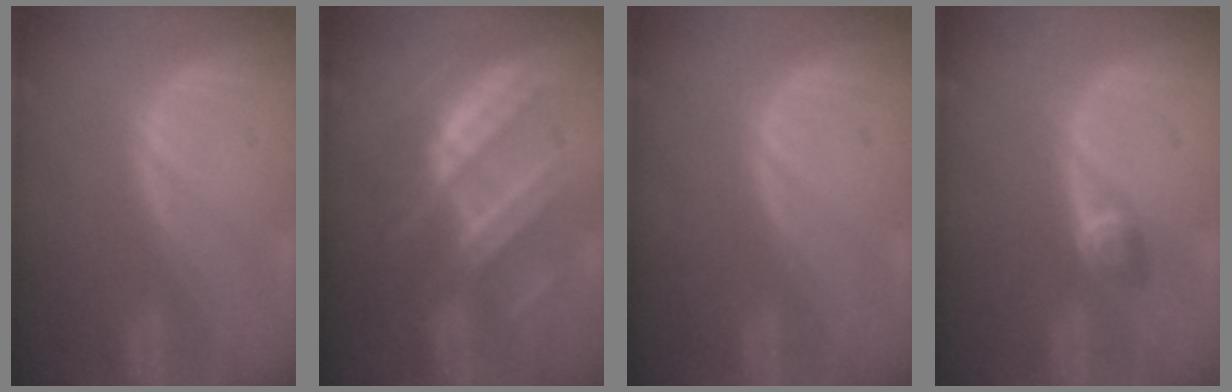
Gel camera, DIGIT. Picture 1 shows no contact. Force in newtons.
{"total": 8.3, "press": 8.3, "slide": 0.3}
{"total": 0.0}
{"total": 2.9, "press": 2.6, "slide": 1.4}